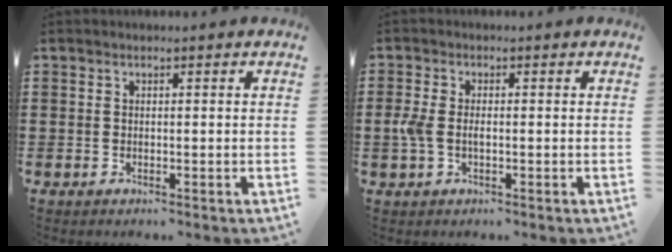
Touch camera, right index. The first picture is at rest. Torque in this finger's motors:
{"motor_torque": [1.83, -0.13, 0.18, 0.11]}